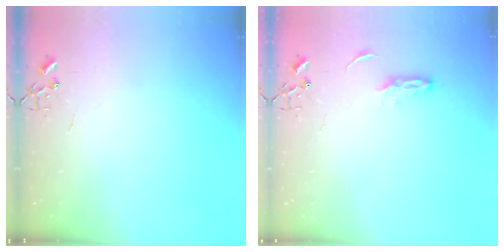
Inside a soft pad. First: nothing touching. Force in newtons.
{"total": 3.1, "press": 3.0, "slide": 0.4}